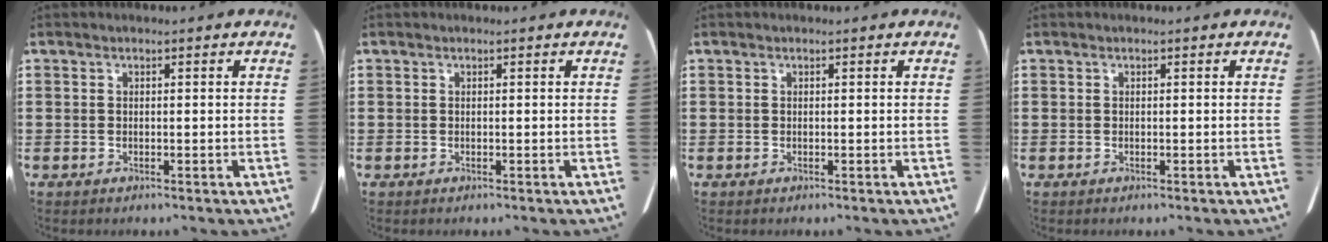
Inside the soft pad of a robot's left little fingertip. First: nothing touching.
{"total": 0.0}
{"total": 0.0}
{"total": 0.0}